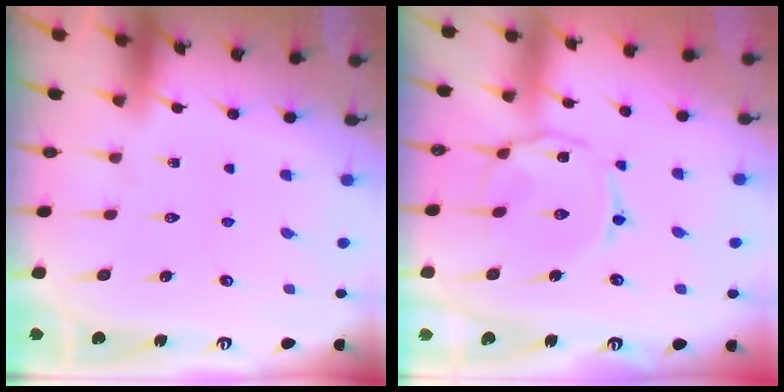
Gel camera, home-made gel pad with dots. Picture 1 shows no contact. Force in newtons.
{"total": 3.5, "press": 3.5, "slide": 0.3}